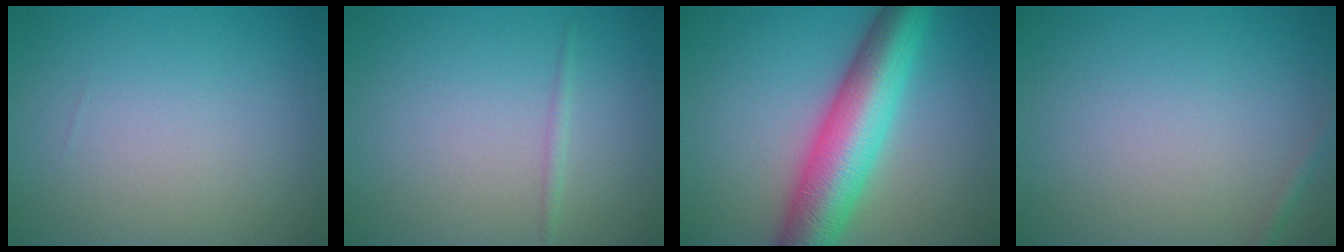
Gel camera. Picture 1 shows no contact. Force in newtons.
{"total": 0.8, "press": 0.8, "slide": 0.0}
{"total": 9.6, "press": 9.6, "slide": 0.3}
{"total": 0.8, "press": 0.8, "slide": 0.1}